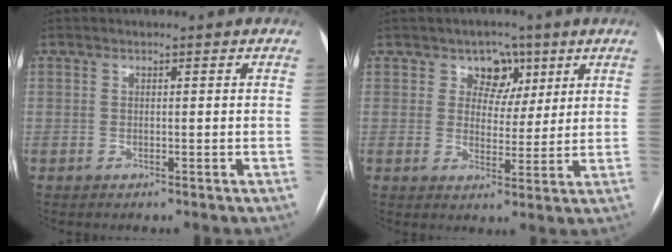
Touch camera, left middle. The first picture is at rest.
{"total": 5.2, "force": [2.7, 4.2, 1.6], "torque": [-0.012, 0.009, 0.042]}